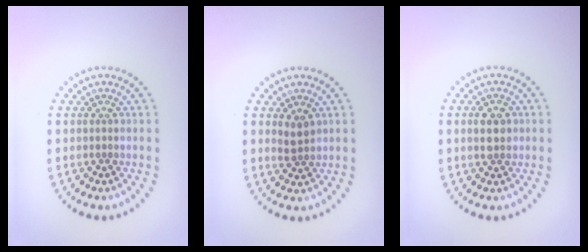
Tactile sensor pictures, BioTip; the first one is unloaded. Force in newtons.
{"total": 1.4, "press": 1.4, "slide": 0.4}
{"total": 3.0, "press": 3.0, "slide": 0.2}